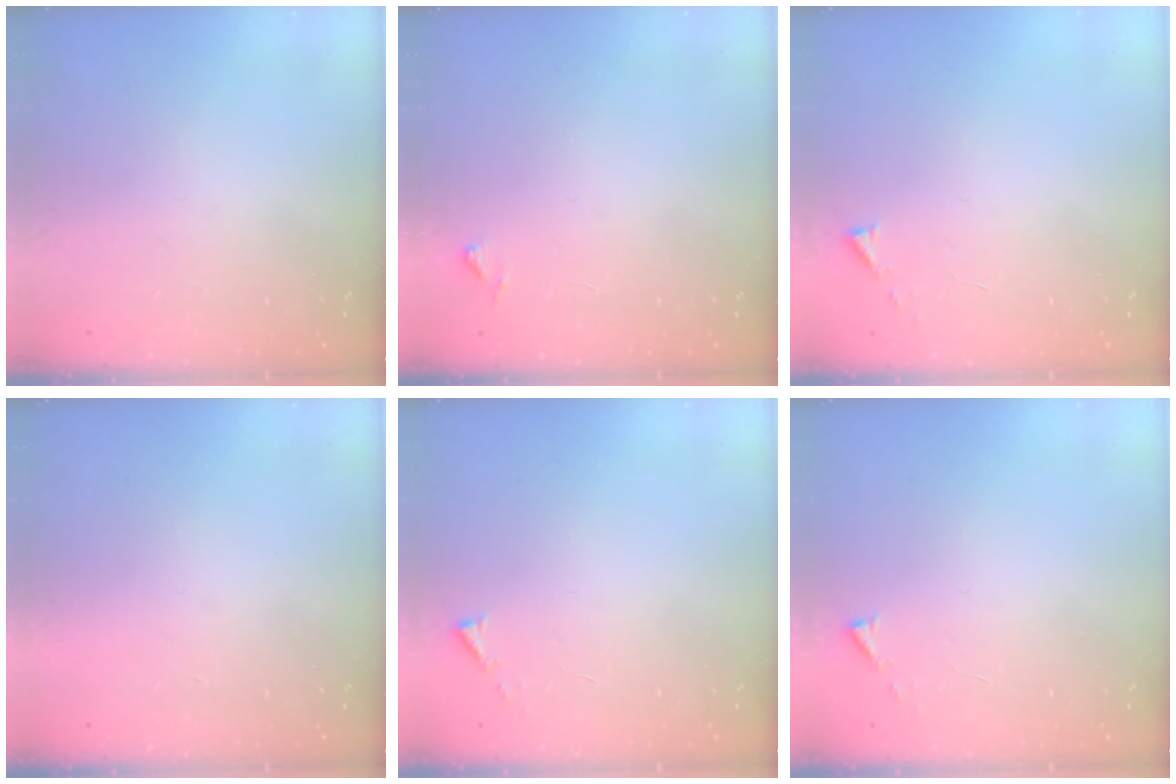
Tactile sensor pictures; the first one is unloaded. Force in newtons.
{"total": 6.5, "press": 6.4, "slide": 0.4}
{"total": 2.9, "press": 2.9, "slide": 0.4}
{"total": 1.5, "press": 1.5, "slide": 0.1}
{"total": 2.9, "press": 2.9, "slide": 0.4}
{"total": 2.9, "press": 2.9, "slide": 0.4}